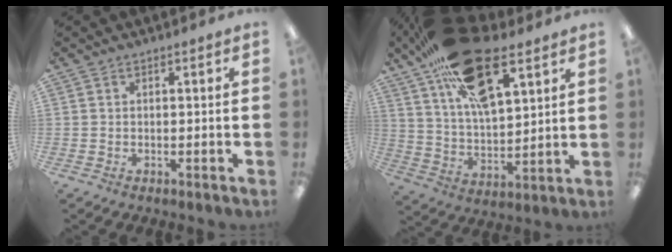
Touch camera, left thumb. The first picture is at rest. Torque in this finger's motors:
{"motor_torque": [2.21, -1.70, 2.36, -0.41, 0.37]}